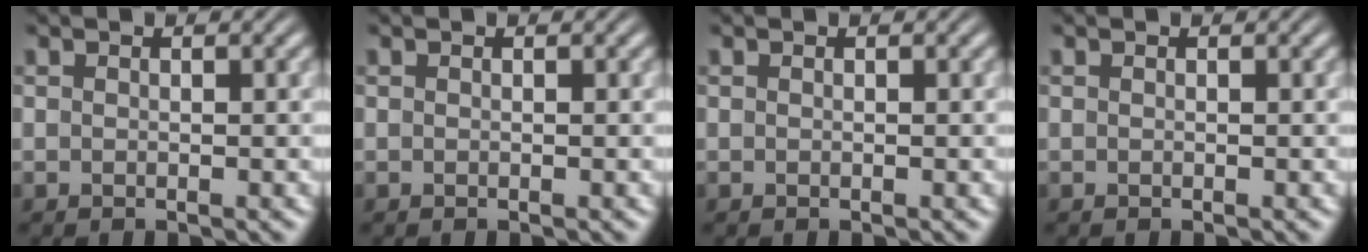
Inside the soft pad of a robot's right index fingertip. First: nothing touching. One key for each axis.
{"total": 0.0}
{"total": 0.0}
{"total": 0.0}